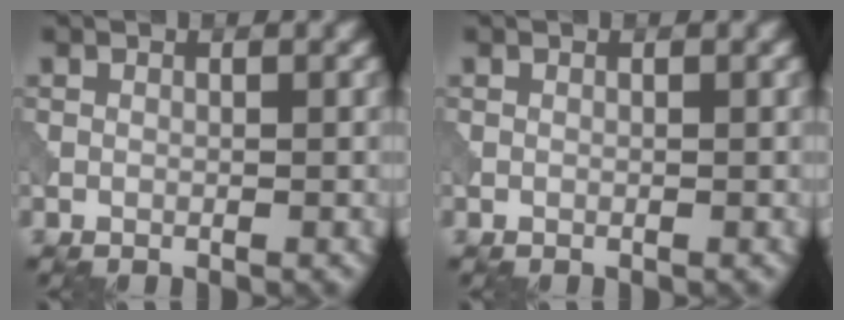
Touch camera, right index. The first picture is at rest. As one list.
[{"total": 0.0}]